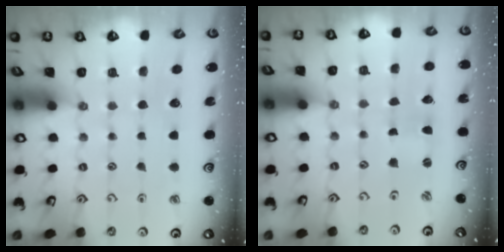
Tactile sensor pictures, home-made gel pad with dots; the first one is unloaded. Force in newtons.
{"total": 0.0}